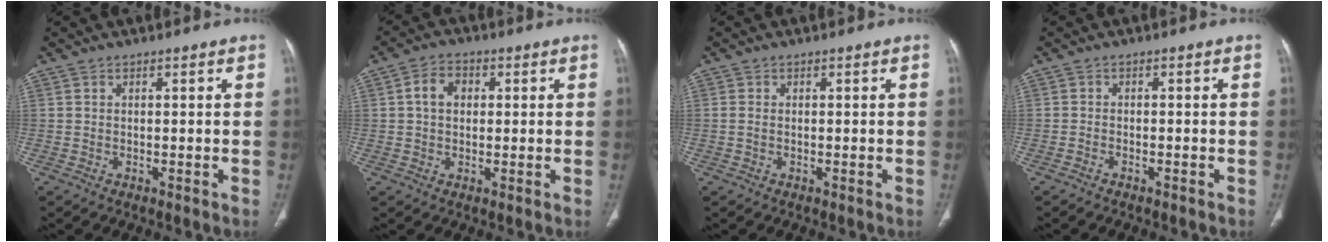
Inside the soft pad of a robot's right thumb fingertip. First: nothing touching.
{"total": 5.0, "force": [0.9, 3.7, 3.3], "torque": [-0.046, 0.009, 0.011]}
{"total": 0.9, "force": [0.0, 0.6, 0.6], "torque": [-0.018, 0.001, 0.001]}
{"total": 1.1, "force": [-1.0, 0.3, 0.3], "torque": [-0.008, 0.008, -0.014]}